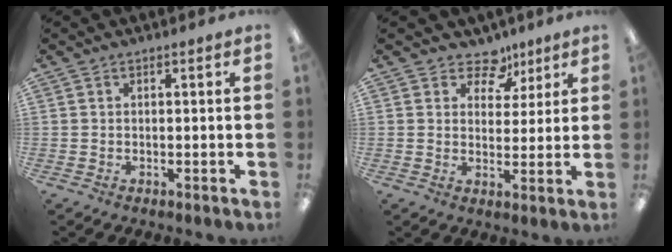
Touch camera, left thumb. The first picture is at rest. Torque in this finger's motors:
{"motor_torque": [-0.15, 0.21, -0.14, 0.10, -0.05]}